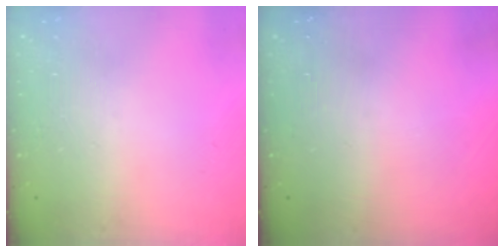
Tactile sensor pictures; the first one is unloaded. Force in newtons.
{"total": 0.0}